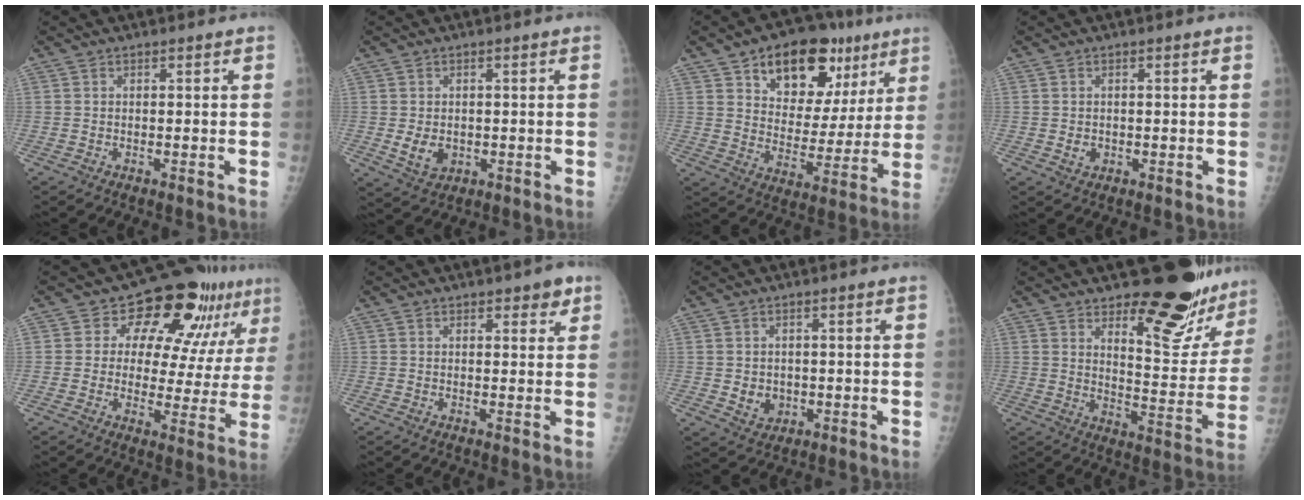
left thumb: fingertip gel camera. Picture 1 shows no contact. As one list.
[{"total": 4.5, "force": [-0.4, 3.5, 2.8], "torque": [-0.036, -0.006, 0.003]}, {"total": 19.7, "force": [10.4, 11.6, 12.1], "torque": [-0.120, -0.031, 0.156]}, {"total": 1.7, "force": [-0.2, 1.5, 0.9], "torque": [-0.008, 0.000, 0.002]}, {"total": 16.2, "force": [8.8, 8.2, 10.8], "torque": [-0.096, -0.032, 0.112]}, {"total": 3.3, "force": [2.0, 1.6, 2.1], "torque": [-0.007, -0.009, 0.023]}, {"total": 3.9, "force": [-0.3, 3.4, 2.0], "torque": [-0.016, -0.001, 0.006]}, {"total": 18.3, "force": [14.1, 6.1, 9.9], "torque": [-0.083, -0.128, 0.187]}]